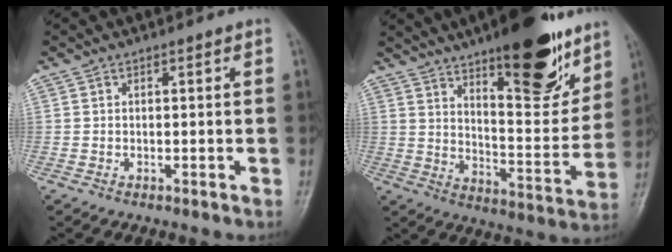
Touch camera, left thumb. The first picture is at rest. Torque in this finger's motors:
{"motor_torque": [2.81, 1.73, 1.62, -1.15, 0.14]}